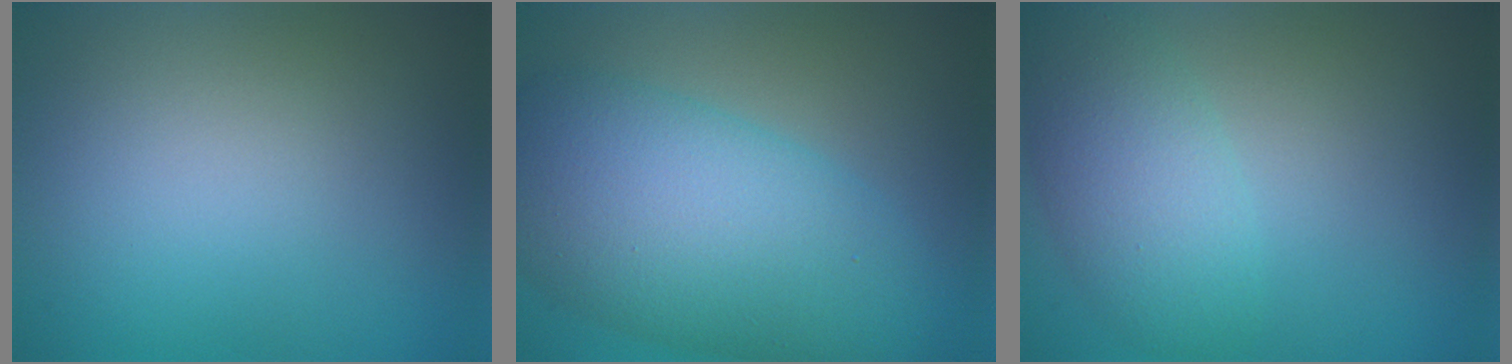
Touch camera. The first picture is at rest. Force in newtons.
{"total": 10.0, "press": 10.0, "slide": 0.2}
{"total": 3.0, "press": 3.0, "slide": 0.3}